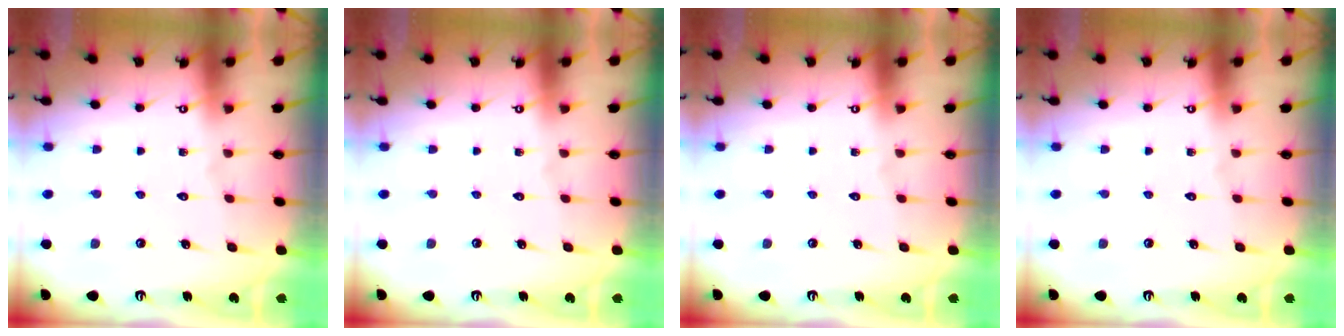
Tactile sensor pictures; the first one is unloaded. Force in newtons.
{"total": 0.0}
{"total": 0.0}
{"total": 0.0}